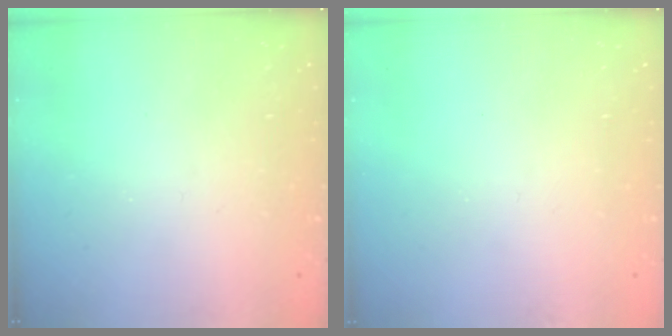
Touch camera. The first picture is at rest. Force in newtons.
{"total": 0.0}